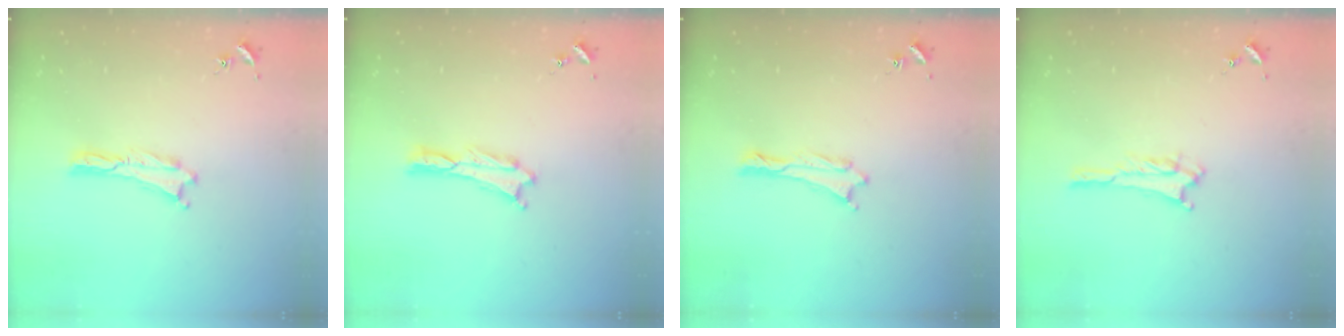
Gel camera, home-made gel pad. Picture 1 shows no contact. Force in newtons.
{"total": 0.0}
{"total": 0.0}
{"total": 2.8, "press": 2.8, "slide": 0.3}